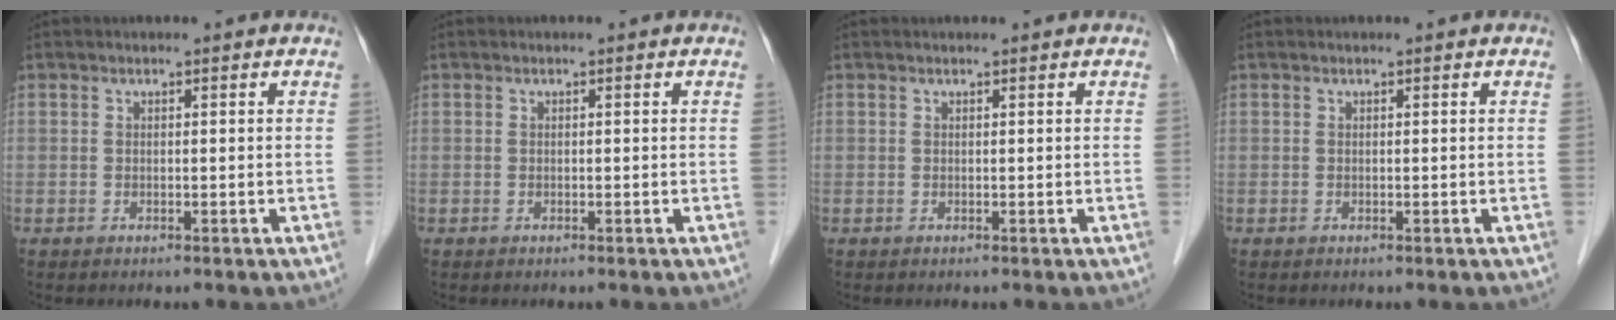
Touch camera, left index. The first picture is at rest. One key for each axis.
{"total": 0.0}
{"total": 0.8, "fx": 0.7, "fy": -0.1, "fz": 0.4, "tx": -0.004, "ty": 0.008, "tz": 0.010}
{"total": 0.0}